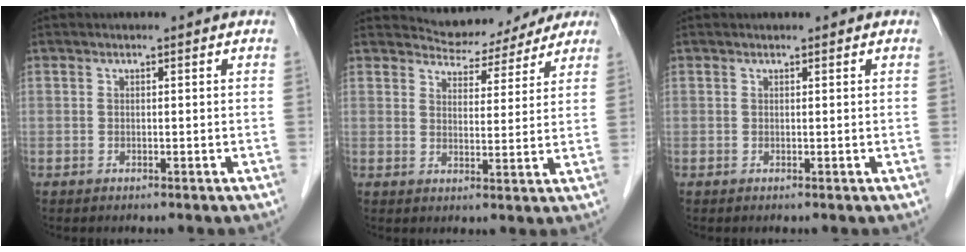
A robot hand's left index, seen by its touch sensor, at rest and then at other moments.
{"total": 9.4, "force": [8.7, 3.6, 0.8], "torque": [-0.002, 0.011, 0.103]}
{"total": 0.5, "force": [0.5, 0.2, 0.2], "torque": [-0.008, 0.005, 0.007]}